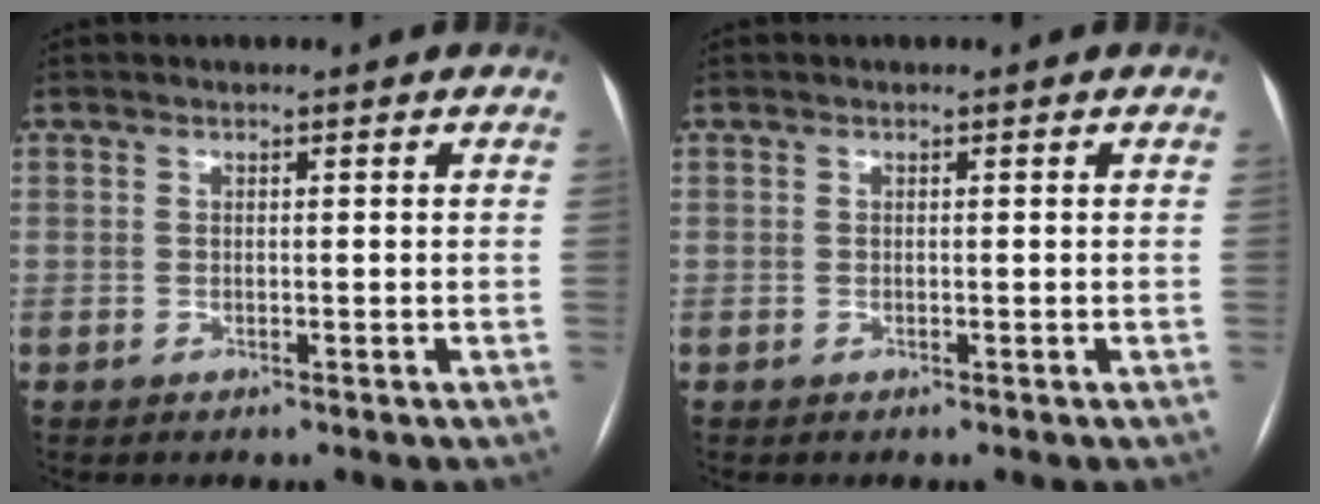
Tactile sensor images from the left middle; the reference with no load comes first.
{"total": 0.0}